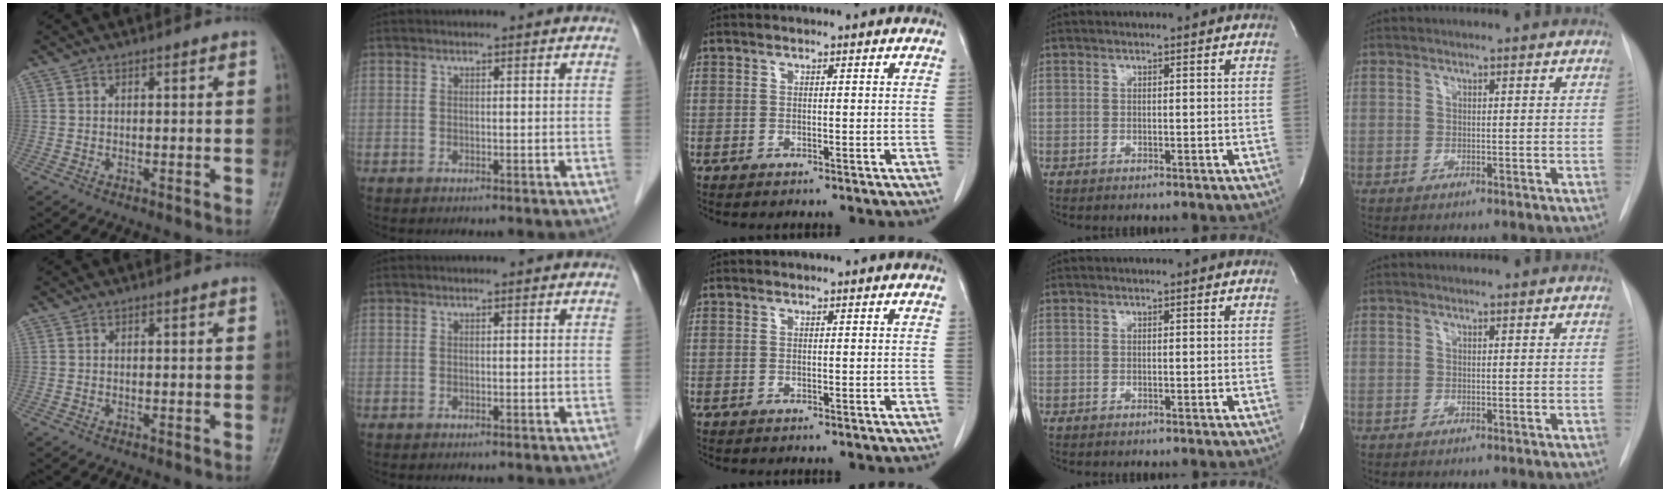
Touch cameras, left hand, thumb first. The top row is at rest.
{}